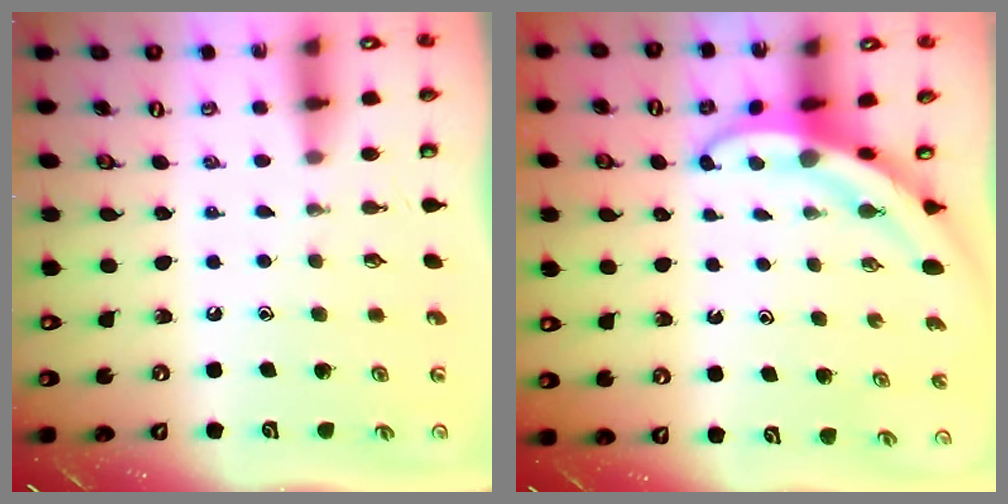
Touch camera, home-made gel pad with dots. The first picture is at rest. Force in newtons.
{"total": 3.9, "press": 3.8, "slide": 0.6}